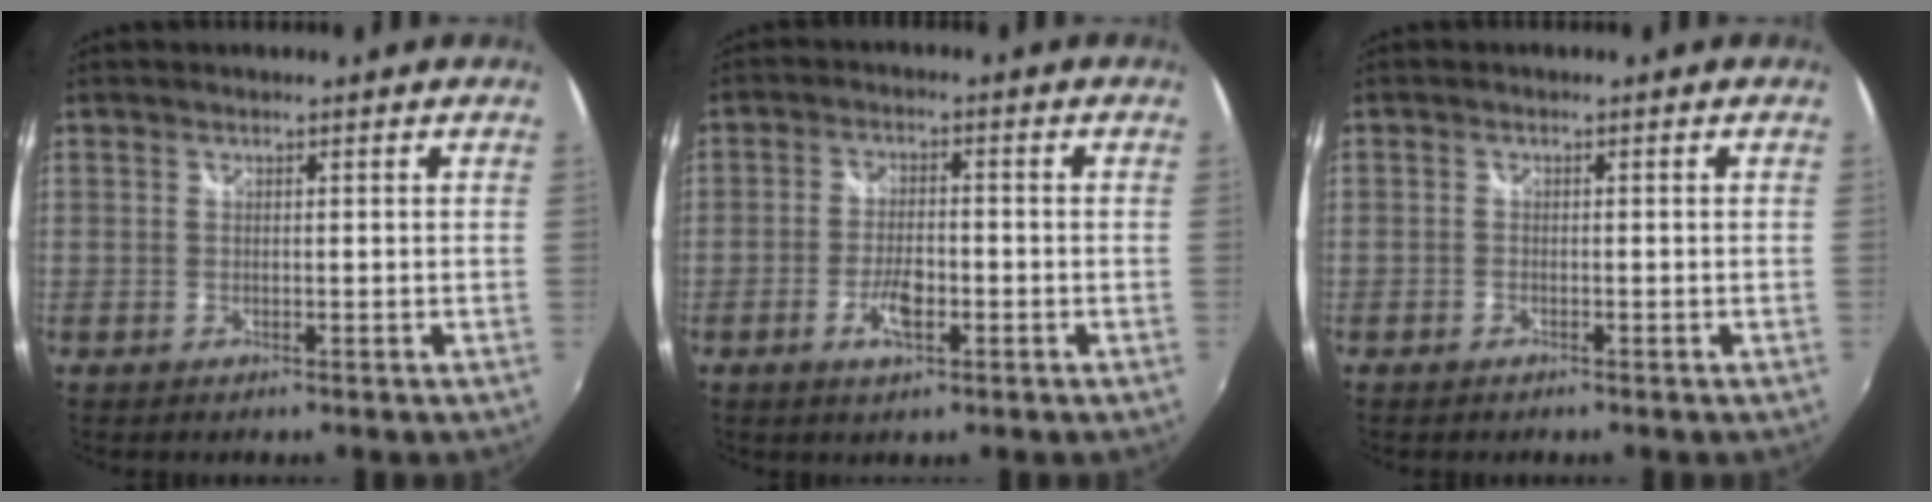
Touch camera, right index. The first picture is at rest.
{"total": 5.9, "force": [-1.9, 2.7, 5.0], "torque": [-0.101, -0.005, -0.032]}
{"total": 1.1, "force": [-0.8, 0.6, 0.2], "torque": [-0.007, -0.002, -0.017]}